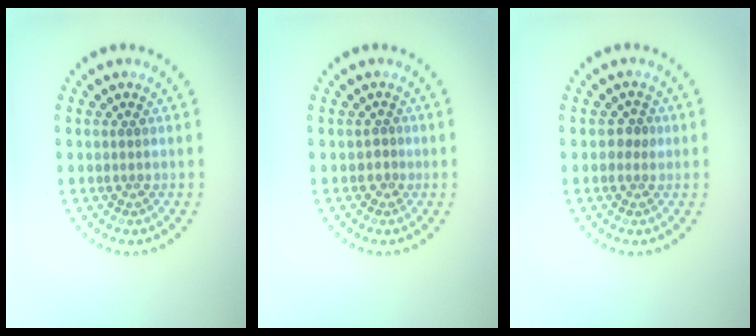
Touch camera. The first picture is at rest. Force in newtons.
{"total": 0.6, "press": 0.3, "slide": 0.5}
{"total": 1.2, "press": 1.2, "slide": 0.3}